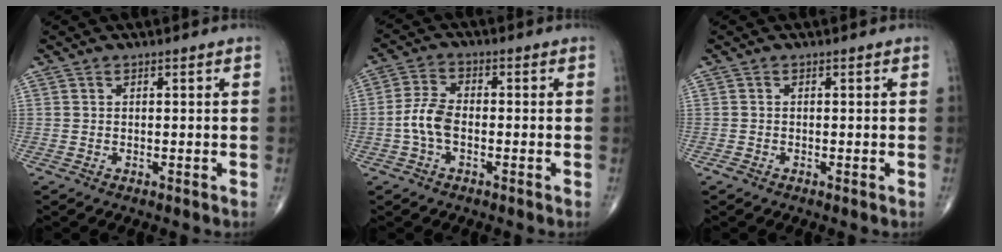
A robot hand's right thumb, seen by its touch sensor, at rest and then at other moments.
{"total": 5.7, "force": [-1.4, 3.1, 4.6], "torque": [-0.100, 0.019, -0.032]}
{"total": 1.0, "force": [-0.5, 0.4, 0.7], "torque": [-0.014, -0.002, -0.012]}